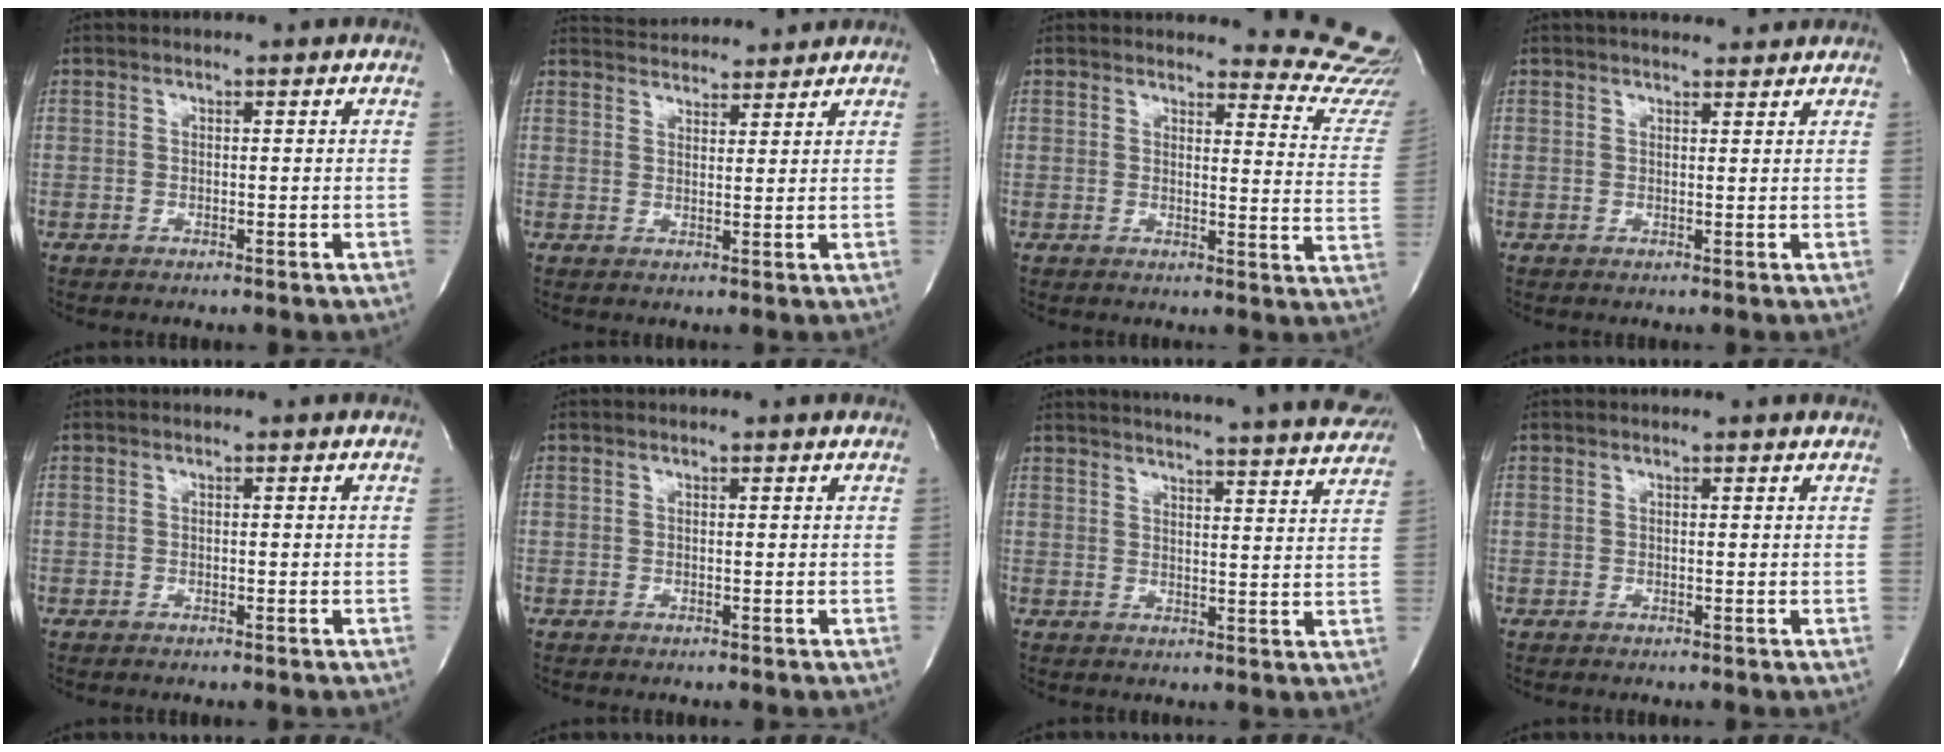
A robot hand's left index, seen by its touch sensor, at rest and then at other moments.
{"total": 7.7, "force": [7.5, 1.2, 1.3], "torque": [-0.025, 0.024, 0.111]}
{"total": 14.7, "force": [14.6, 1.6, 1.2], "torque": [0.021, -0.142, 0.117]}
{"total": 6.7, "force": [6.1, 1.4, 2.4], "torque": [-0.033, 0.021, 0.079]}
{"total": 0.0}
{"total": 0.6, "force": [0.5, 0.1, 0.2], "torque": [-0.014, 0.002, 0.000]}
{"total": 27.1, "force": [25.4, 1.9, 9.1], "torque": [-0.146, -0.067, 0.297]}
{"total": 1.3, "force": [1.3, 0.0, 0.3], "torque": [-0.014, -0.004, 0.005]}